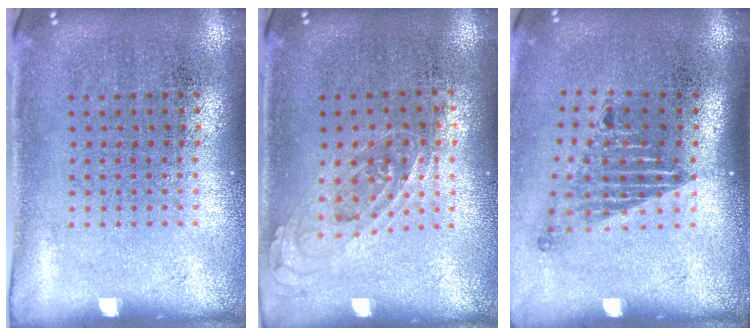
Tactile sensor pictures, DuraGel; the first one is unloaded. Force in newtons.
{"total": 0.7, "press": 0.6, "slide": 0.3}
{"total": 1.7, "press": 1.2, "slide": 1.2}